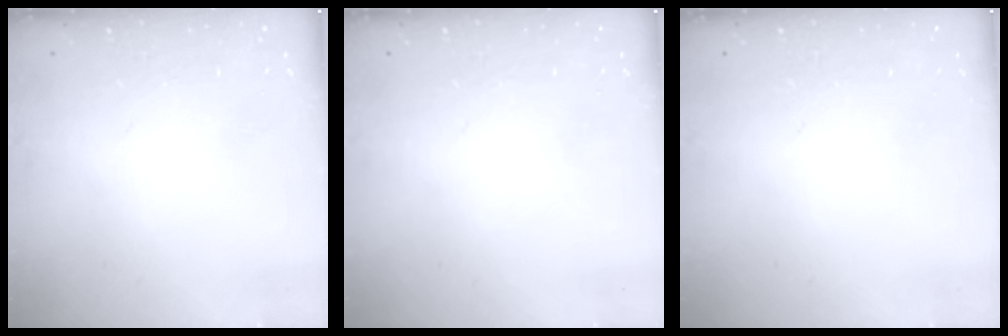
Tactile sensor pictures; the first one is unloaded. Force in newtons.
{"total": 0.0}
{"total": 0.0}